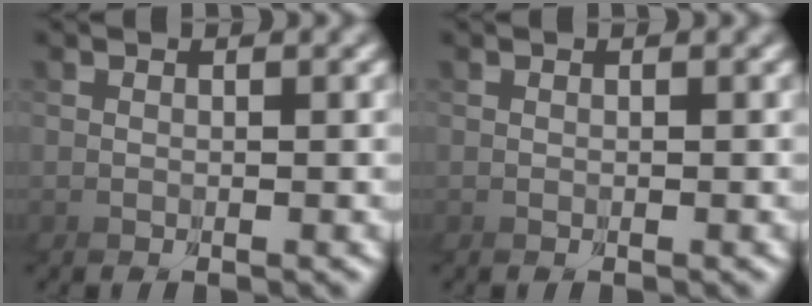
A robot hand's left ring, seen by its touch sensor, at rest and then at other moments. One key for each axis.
{"total": 0.0}